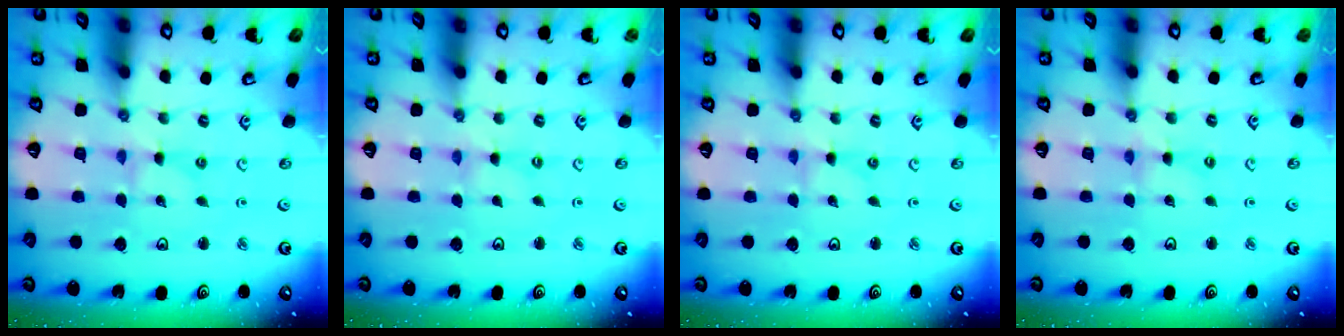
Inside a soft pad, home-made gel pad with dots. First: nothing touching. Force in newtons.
{"total": 0.0}
{"total": 0.0}
{"total": 1.1, "press": 1.1, "slide": 0.3}